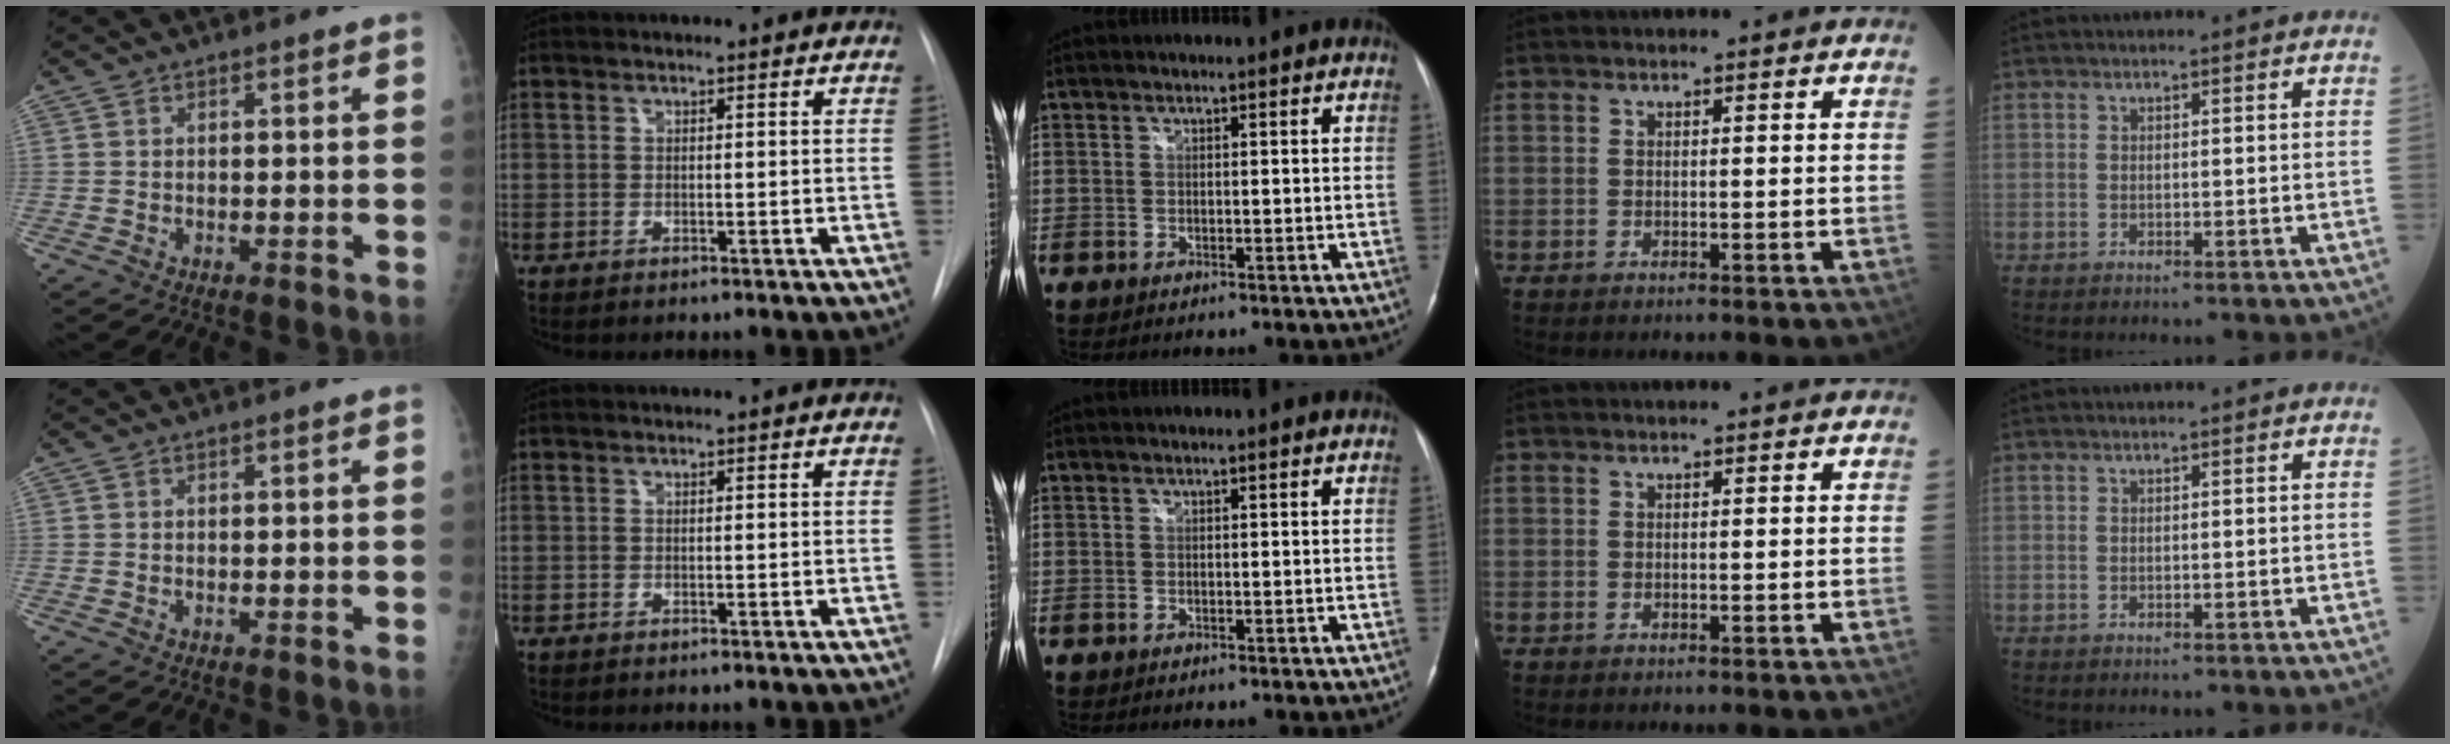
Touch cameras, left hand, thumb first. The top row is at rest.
{}